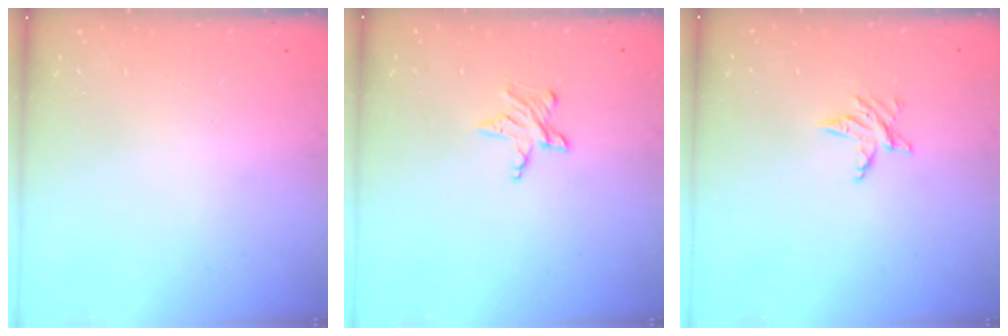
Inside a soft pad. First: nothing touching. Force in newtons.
{"total": 3.7, "press": 3.7, "slide": 0.3}
{"total": 4.0, "press": 3.9, "slide": 0.5}